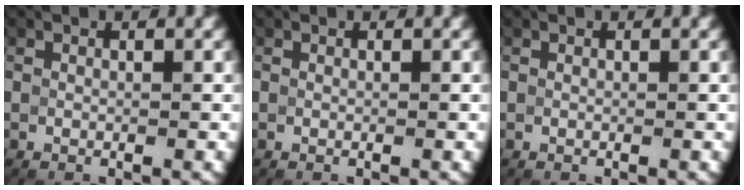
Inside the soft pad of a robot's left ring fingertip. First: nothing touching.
{"total": 0.7, "force": [0.0, -0.7, -0.3], "torque": [0.000, -0.010, 0.009]}
{"total": 0.0}